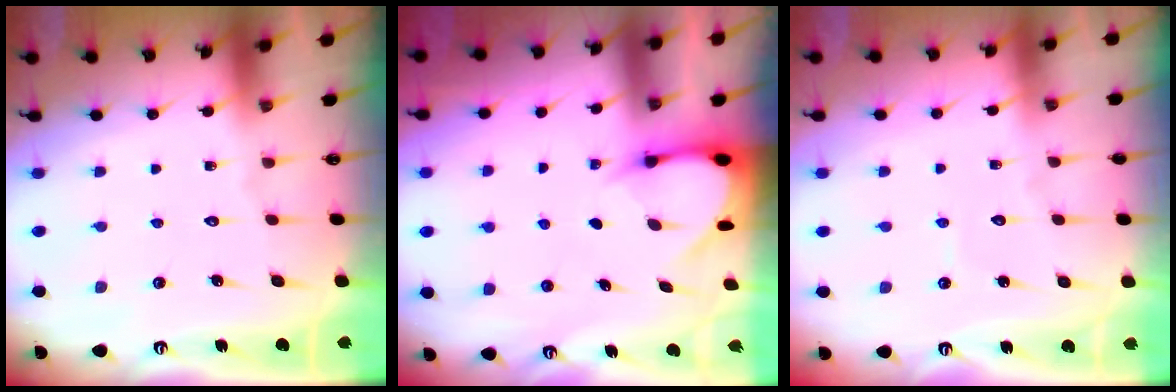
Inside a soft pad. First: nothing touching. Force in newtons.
{"total": 3.6, "press": 3.6, "slide": 0.2}
{"total": 2.7, "press": 2.6, "slide": 0.3}